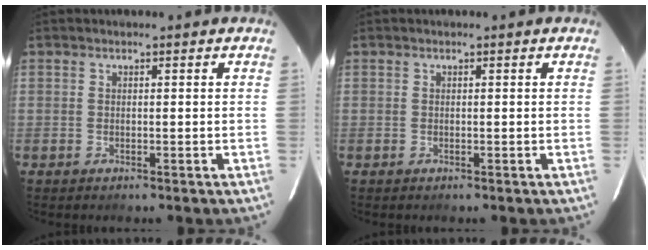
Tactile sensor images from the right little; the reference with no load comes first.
{"total": 0.0}